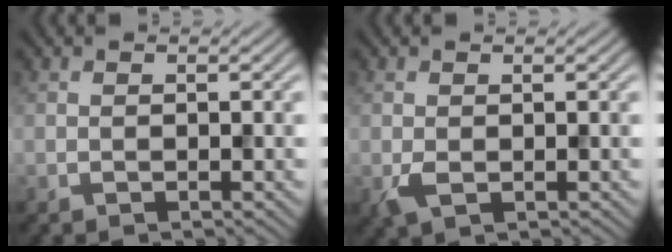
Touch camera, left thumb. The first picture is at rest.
{"total": 1.7, "force": [-0.3, 1.1, 1.3], "torque": [-0.036, -0.006, -0.003]}